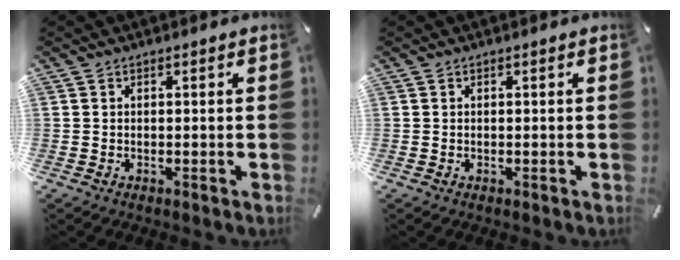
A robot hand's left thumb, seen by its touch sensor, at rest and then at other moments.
{"total": 0.0}